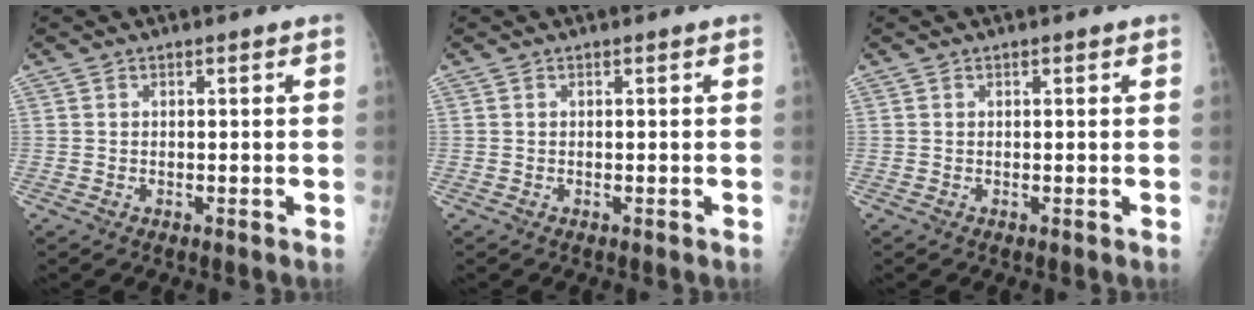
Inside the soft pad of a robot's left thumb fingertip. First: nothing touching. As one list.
[{"total": 0.0}, {"total": 0.7, "force": [0.2, 0.4, 0.5], "torque": [-0.003, 0.001, 0.001]}]